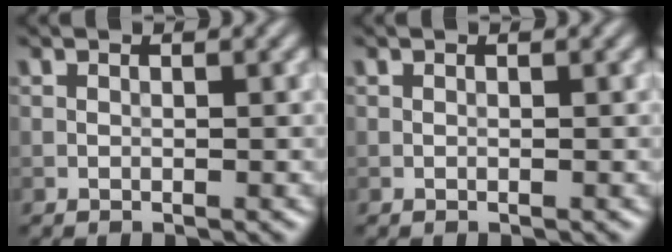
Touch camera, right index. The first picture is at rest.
{"total": 0.0}